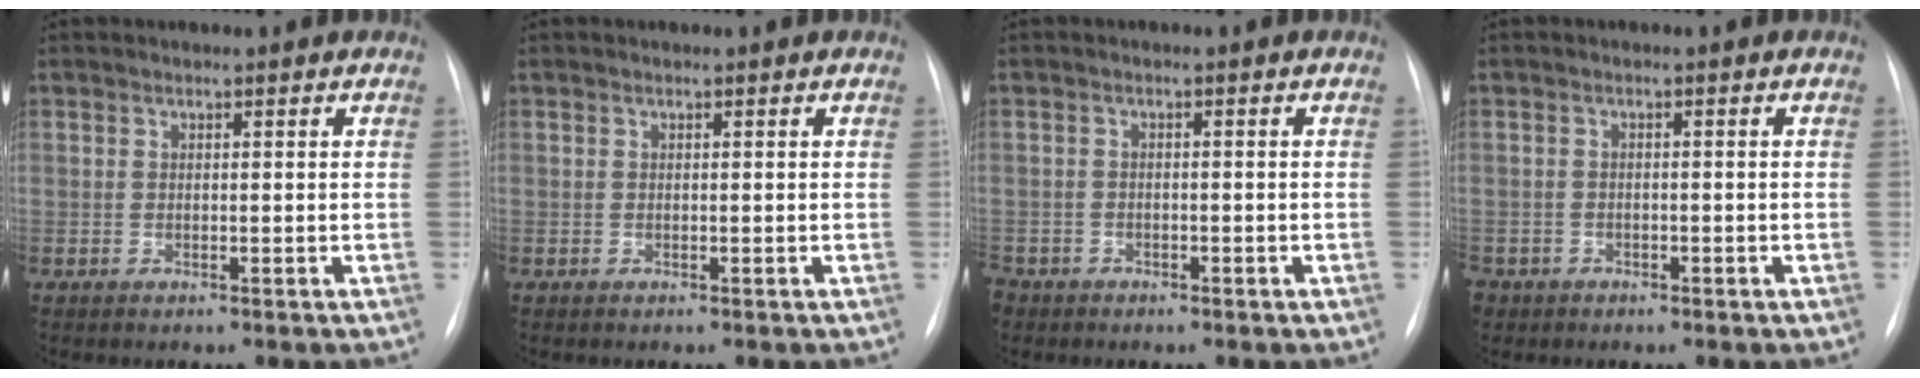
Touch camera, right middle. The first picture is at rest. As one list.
[{"total": 0.0}, {"total": 3.7, "force": [-2.6, 2.5, 0.8], "torque": [-0.021, -0.001, -0.043]}, {"total": 3.8, "force": [-2.4, 2.9, 0.7], "torque": [-0.024, 0.000, -0.039]}]